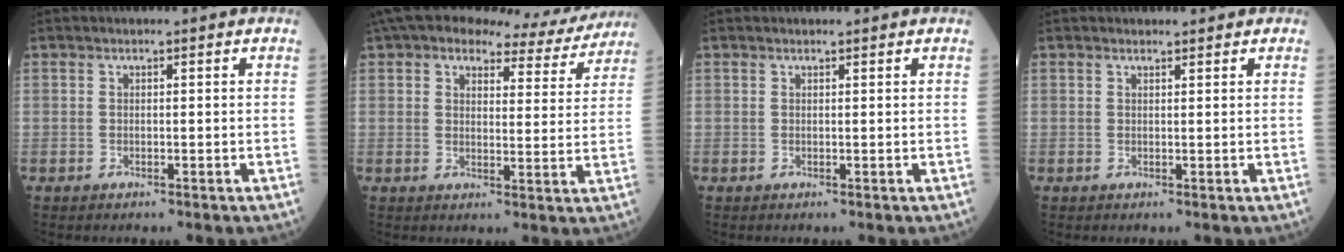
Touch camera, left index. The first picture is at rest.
{"total": 13.0, "force": [11.4, 4.1, 4.6], "torque": [-0.055, 0.016, 0.134]}
{"total": 1.0, "force": [0.9, 0.0, 0.2], "torque": [-0.010, 0.003, 0.013]}
{"total": 1.6, "force": [1.6, 0.4, 0.3], "torque": [-0.012, 0.006, 0.019]}